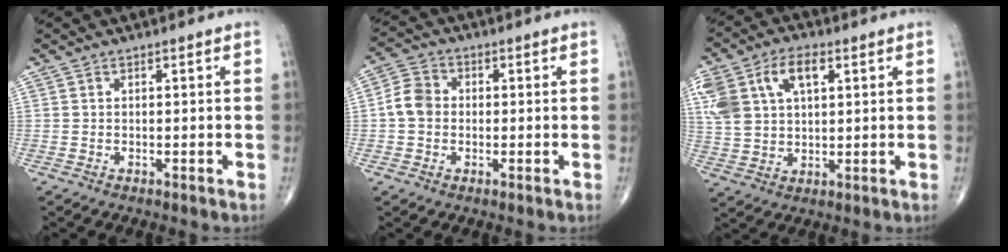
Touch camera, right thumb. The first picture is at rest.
{"total": 5.6, "force": [-0.3, 4.7, 3.1], "torque": [-0.049, 0.015, -0.016]}
{"total": 13.6, "force": [4.9, 8.2, 9.7], "torque": [-0.196, 0.010, 0.096]}